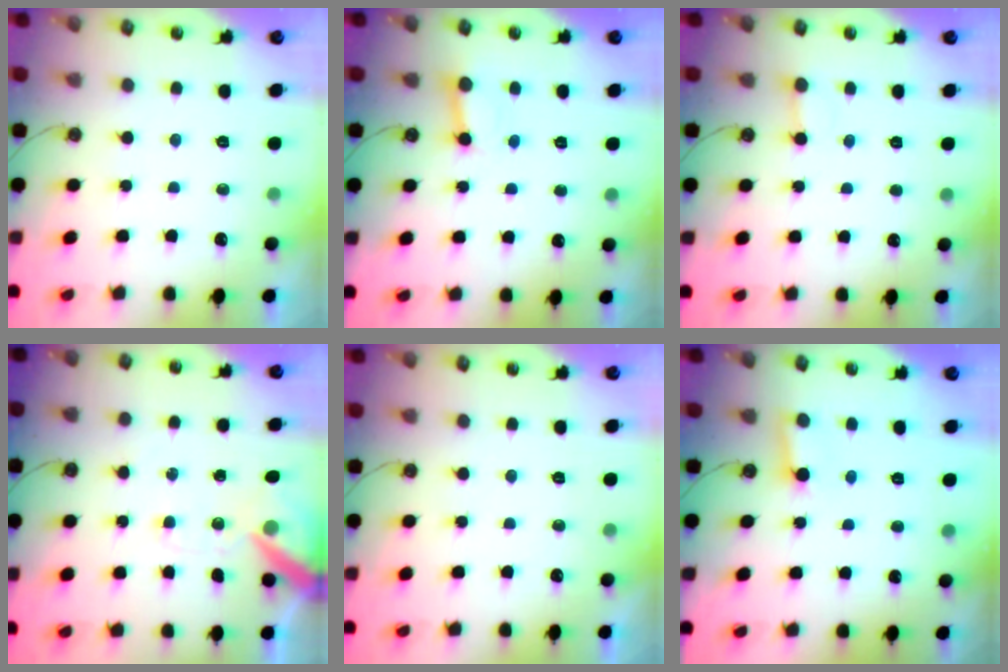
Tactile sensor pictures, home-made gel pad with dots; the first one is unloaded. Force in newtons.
{"total": 3.6, "press": 3.6, "slide": 0.2}
{"total": 2.8, "press": 2.8, "slide": 0.4}
{"total": 11.6, "press": 11.5, "slide": 1.5}
{"total": 0.0}
{"total": 3.0, "press": 3.0, "slide": 0.4}